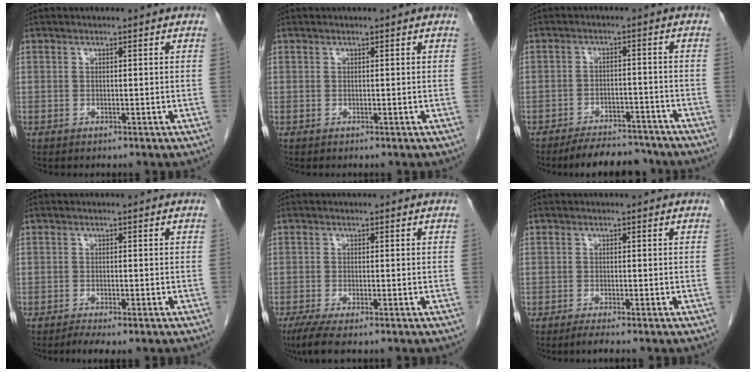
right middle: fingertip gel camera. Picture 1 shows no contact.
{"total": 0.0}
{"total": 8.6, "force": [-7.9, 2.7, 2.2], "torque": [-0.023, 0.003, -0.112]}
{"total": 2.4, "force": [-1.8, 0.2, 1.6], "torque": [-0.028, -0.008, -0.029]}
{"total": 4.1, "force": [-2.8, 0.5, 2.9], "torque": [-0.056, -0.012, -0.051]}
{"total": 1.6, "force": [-1.3, -0.3, 0.9], "torque": [-0.024, -0.006, -0.024]}